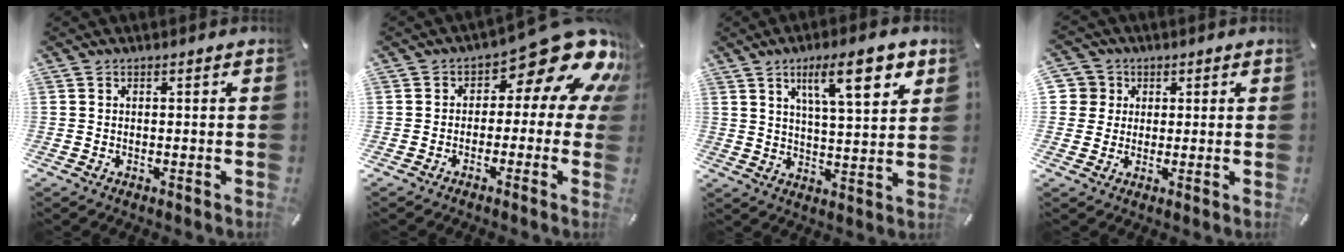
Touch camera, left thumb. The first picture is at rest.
{"total": 15.8, "force": [7.7, 7.1, 11.8], "torque": [-0.148, -0.061, 0.122]}
{"total": 13.5, "force": [7.1, 4.0, 10.7], "torque": [-0.165, -0.026, 0.115]}
{"total": 6.1, "force": [1.6, 5.9, 0.7], "torque": [-0.008, 0.003, 0.029]}